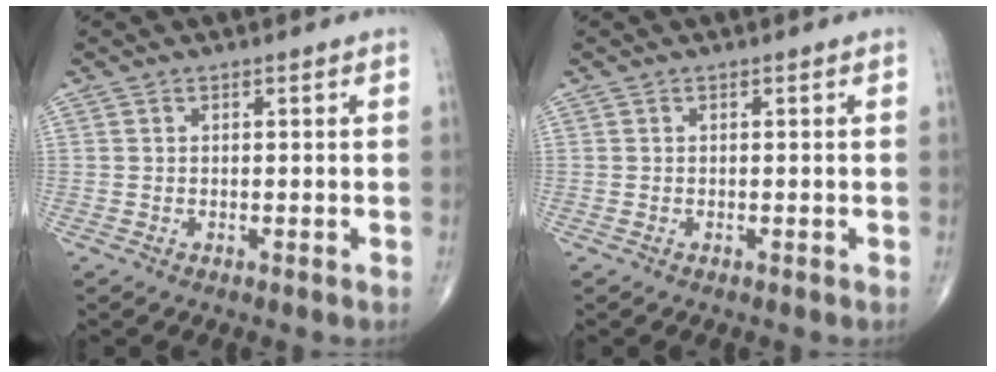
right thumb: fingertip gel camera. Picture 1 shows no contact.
{"total": 0.0}